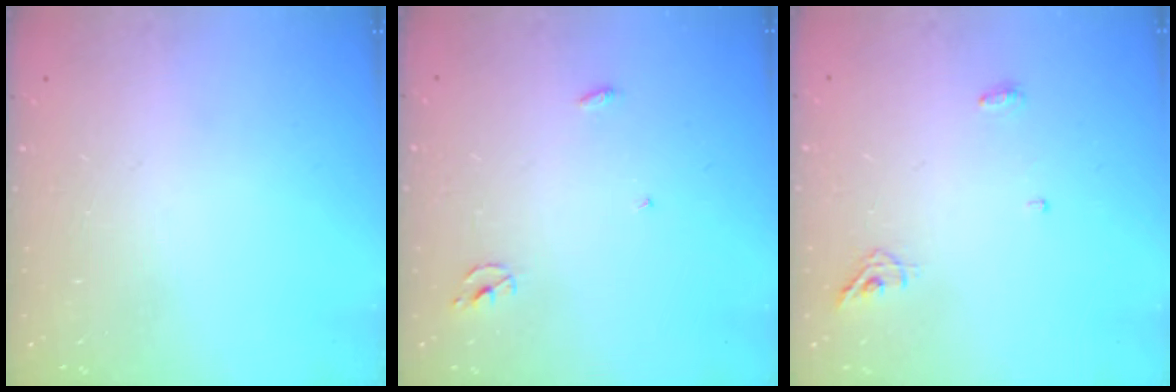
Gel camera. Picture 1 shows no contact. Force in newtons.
{"total": 2.3, "press": 2.3, "slide": 0.2}
{"total": 4.9, "press": 4.8, "slide": 1.0}